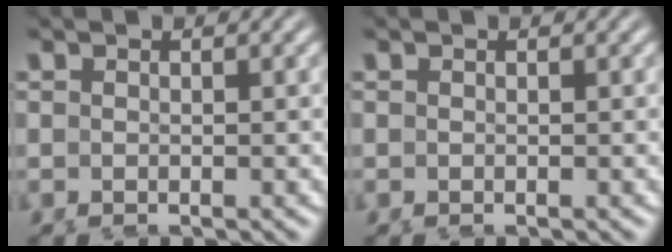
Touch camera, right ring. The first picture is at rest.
{"total": 0.0}